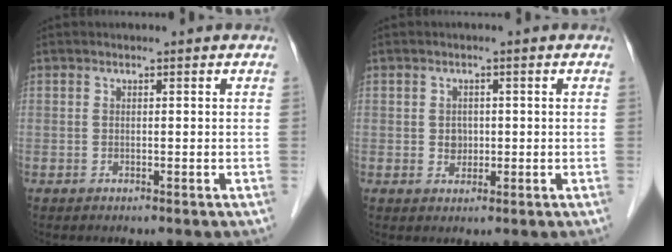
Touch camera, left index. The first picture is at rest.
{"total": 2.0, "force": [-0.1, 1.8, 1.0], "torque": [-0.016, 0.003, 0.003]}